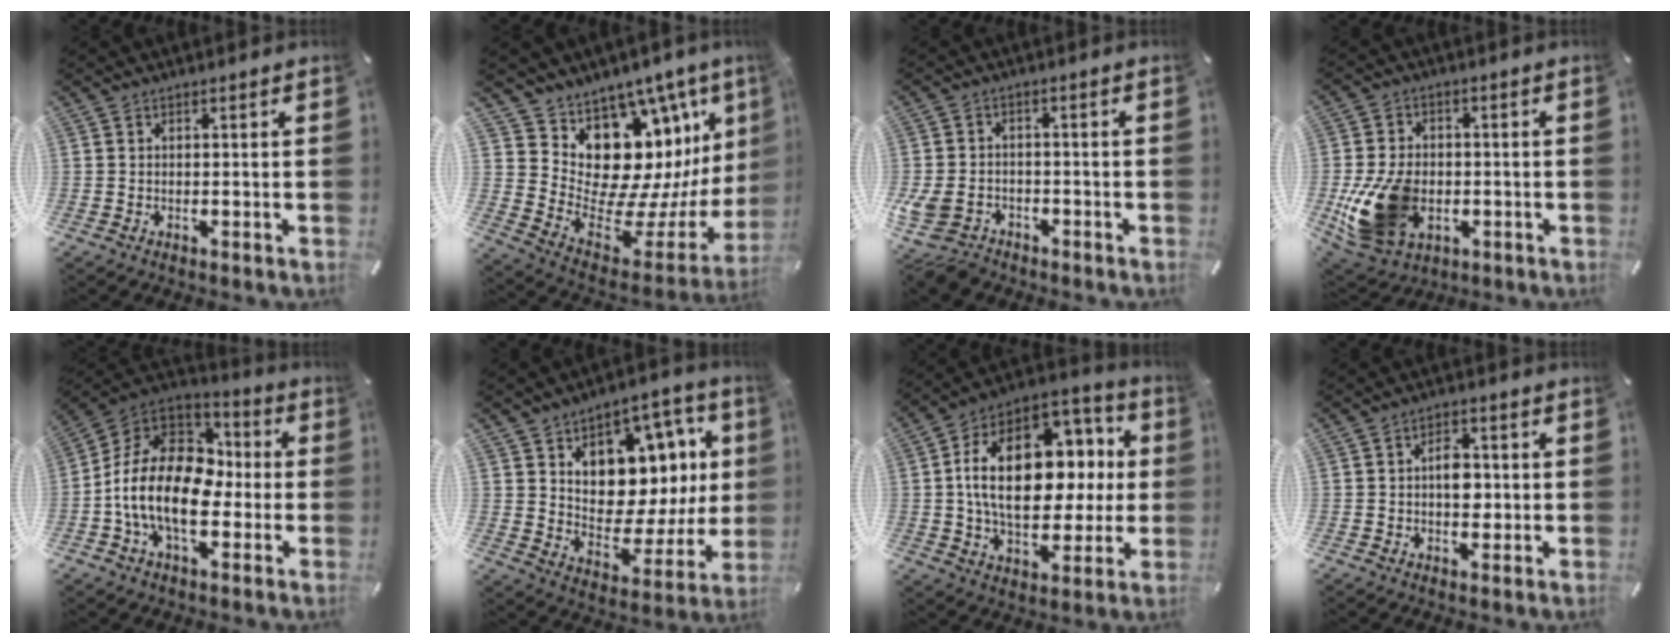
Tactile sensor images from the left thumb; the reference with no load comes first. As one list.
[{"total": 16.9, "force": [7.5, 12.2, 9.0], "torque": [-0.110, -0.113, 0.167]}, {"total": 8.1, "force": [-4.2, 5.6, 4.1], "torque": [-0.099, 0.013, -0.077]}, {"total": 16.3, "force": [-3.2, 12.1, 10.5], "torque": [-0.214, 0.011, -0.052]}, {"total": 17.1, "force": [-4.5, 11.4, 12.0], "torque": [-0.254, 0.019, -0.080]}, {"total": 12.9, "force": [5.1, 9.1, 7.6], "torque": [-0.087, -0.061, 0.086]}, {"total": 23.1, "force": [3.4, 15.0, 17.2], "torque": [-0.307, 0.001, 0.065]}, {"total": 5.8, "force": [-0.2, 3.8, 4.4], "torque": [-0.052, -0.002, -0.011]}]